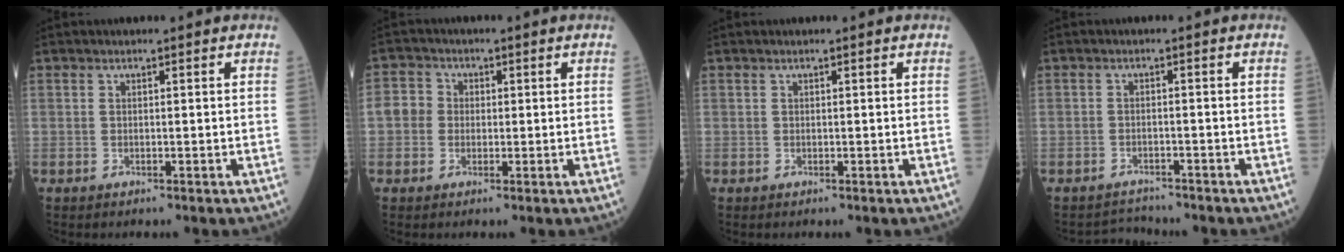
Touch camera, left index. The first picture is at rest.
{"total": 3.9, "force": [-0.2, 3.7, 1.0], "torque": [-0.022, 0.016, -0.007]}
{"total": 0.0}
{"total": 2.7, "force": [-2.5, 0.1, -1.1], "torque": [0.020, -0.011, -0.039]}